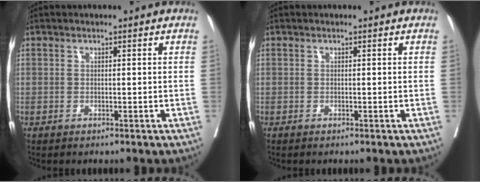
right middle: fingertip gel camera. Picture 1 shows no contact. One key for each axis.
{"total": 0.0}